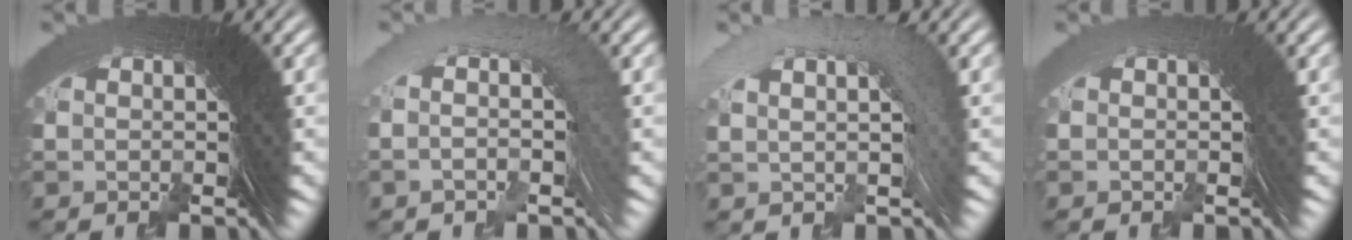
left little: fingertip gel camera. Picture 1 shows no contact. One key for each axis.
{"total": 2.9, "fx": -0.2, "fy": 0.8, "fz": 2.8, "tx": -0.035, "ty": 0.021, "tz": -0.010}
{"total": 4.3, "fx": 1.5, "fy": 1.5, "fz": 3.7, "tx": -0.047, "ty": 0.031, "tz": 0.017}
{"total": 1.0, "fx": -0.9, "fy": -0.6, "fz": 0.0, "tx": 0.015, "ty": 0.009, "tz": -0.016}